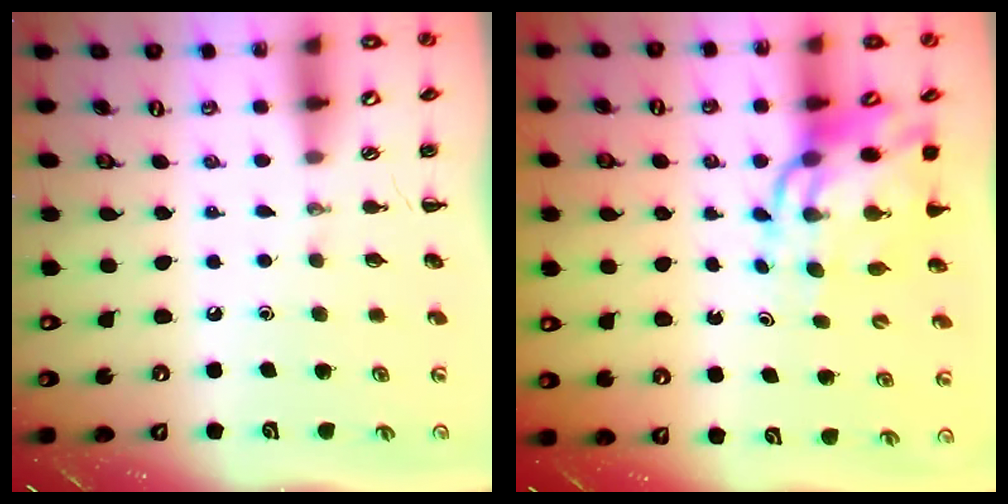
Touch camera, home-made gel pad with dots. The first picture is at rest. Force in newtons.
{"total": 11.7, "press": 11.2, "slide": 3.4}